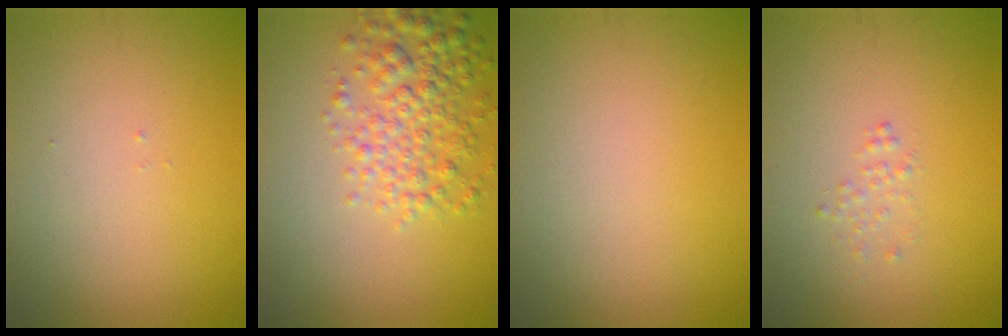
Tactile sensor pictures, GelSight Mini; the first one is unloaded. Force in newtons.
{"total": 4.4, "press": 4.4, "slide": 0.1}
{"total": 0.0}
{"total": 0.9, "press": 0.9, "slide": 0.0}